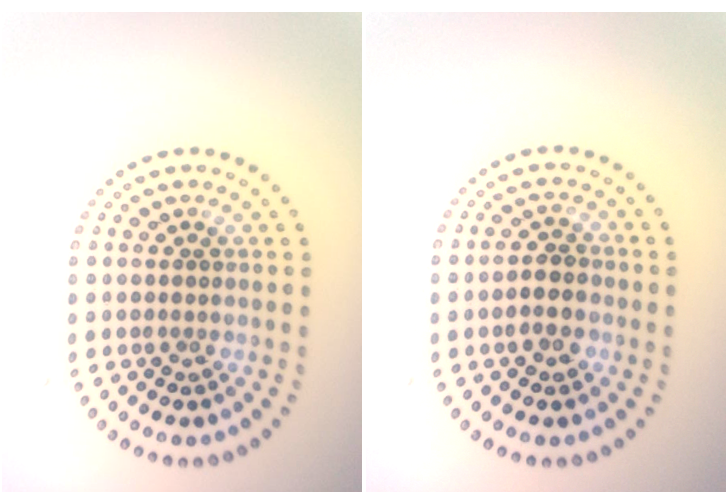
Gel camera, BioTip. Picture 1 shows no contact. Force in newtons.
{"total": 2.6, "press": 2.5, "slide": 0.3}